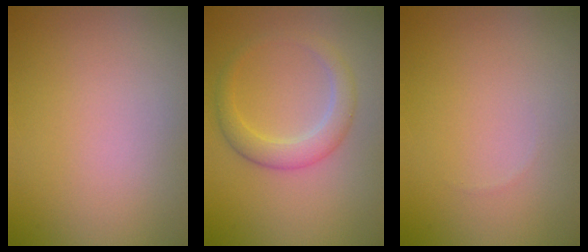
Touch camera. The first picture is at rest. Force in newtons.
{"total": 2.9, "press": 2.9, "slide": 0.1}
{"total": 0.0}